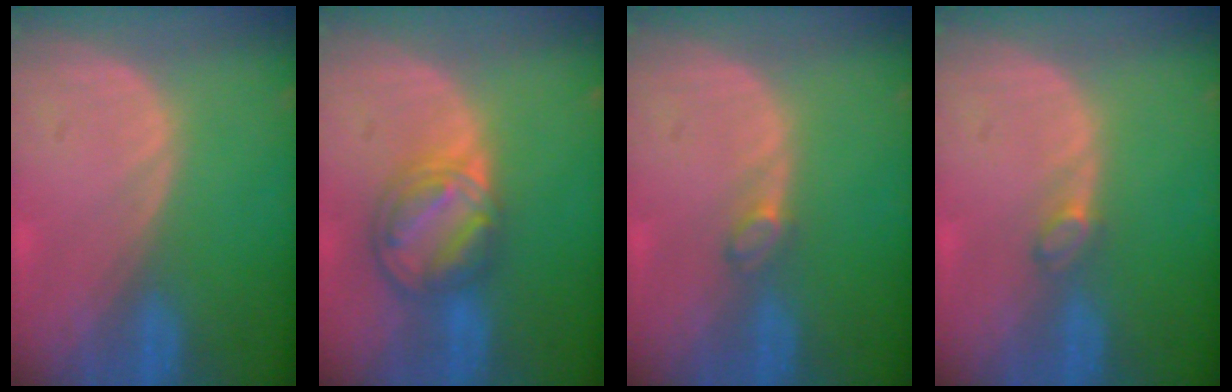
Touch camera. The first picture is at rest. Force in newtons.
{"total": 8.2, "press": 6.9, "slide": 4.4}
{"total": 1.6, "press": 1.6, "slide": 0.2}
{"total": 1.6, "press": 1.6, "slide": 0.2}